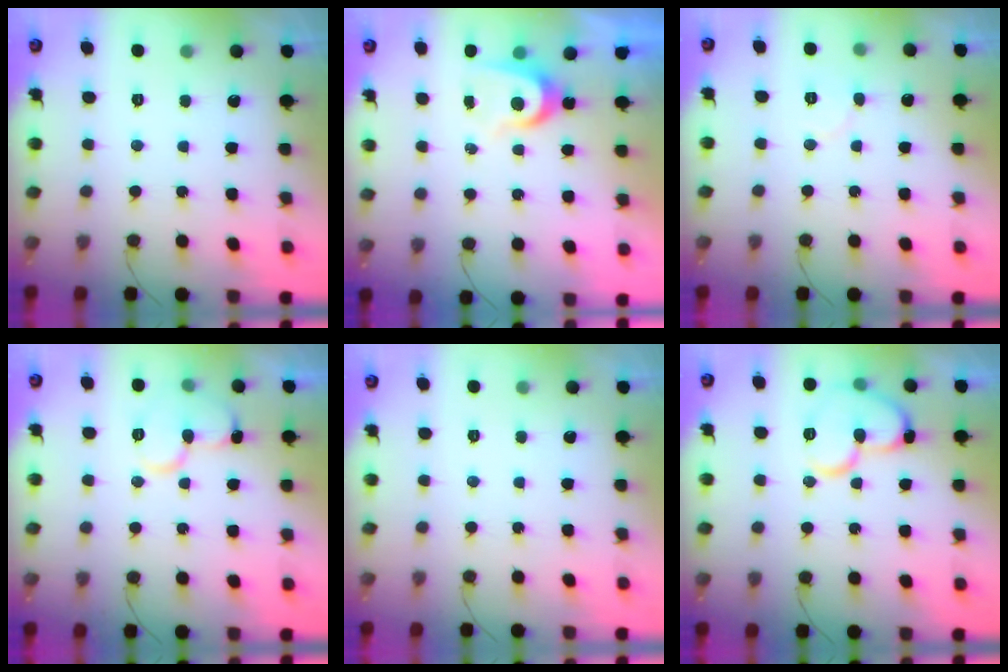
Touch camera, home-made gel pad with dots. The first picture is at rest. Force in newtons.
{"total": 5.8, "press": 5.8, "slide": 0.3}
{"total": 5.7, "press": 5.7, "slide": 0.5}
{"total": 11.9, "press": 11.8, "slide": 1.2}
{"total": 0.0}
{"total": 13.3, "press": 13.1, "slide": 2.1}